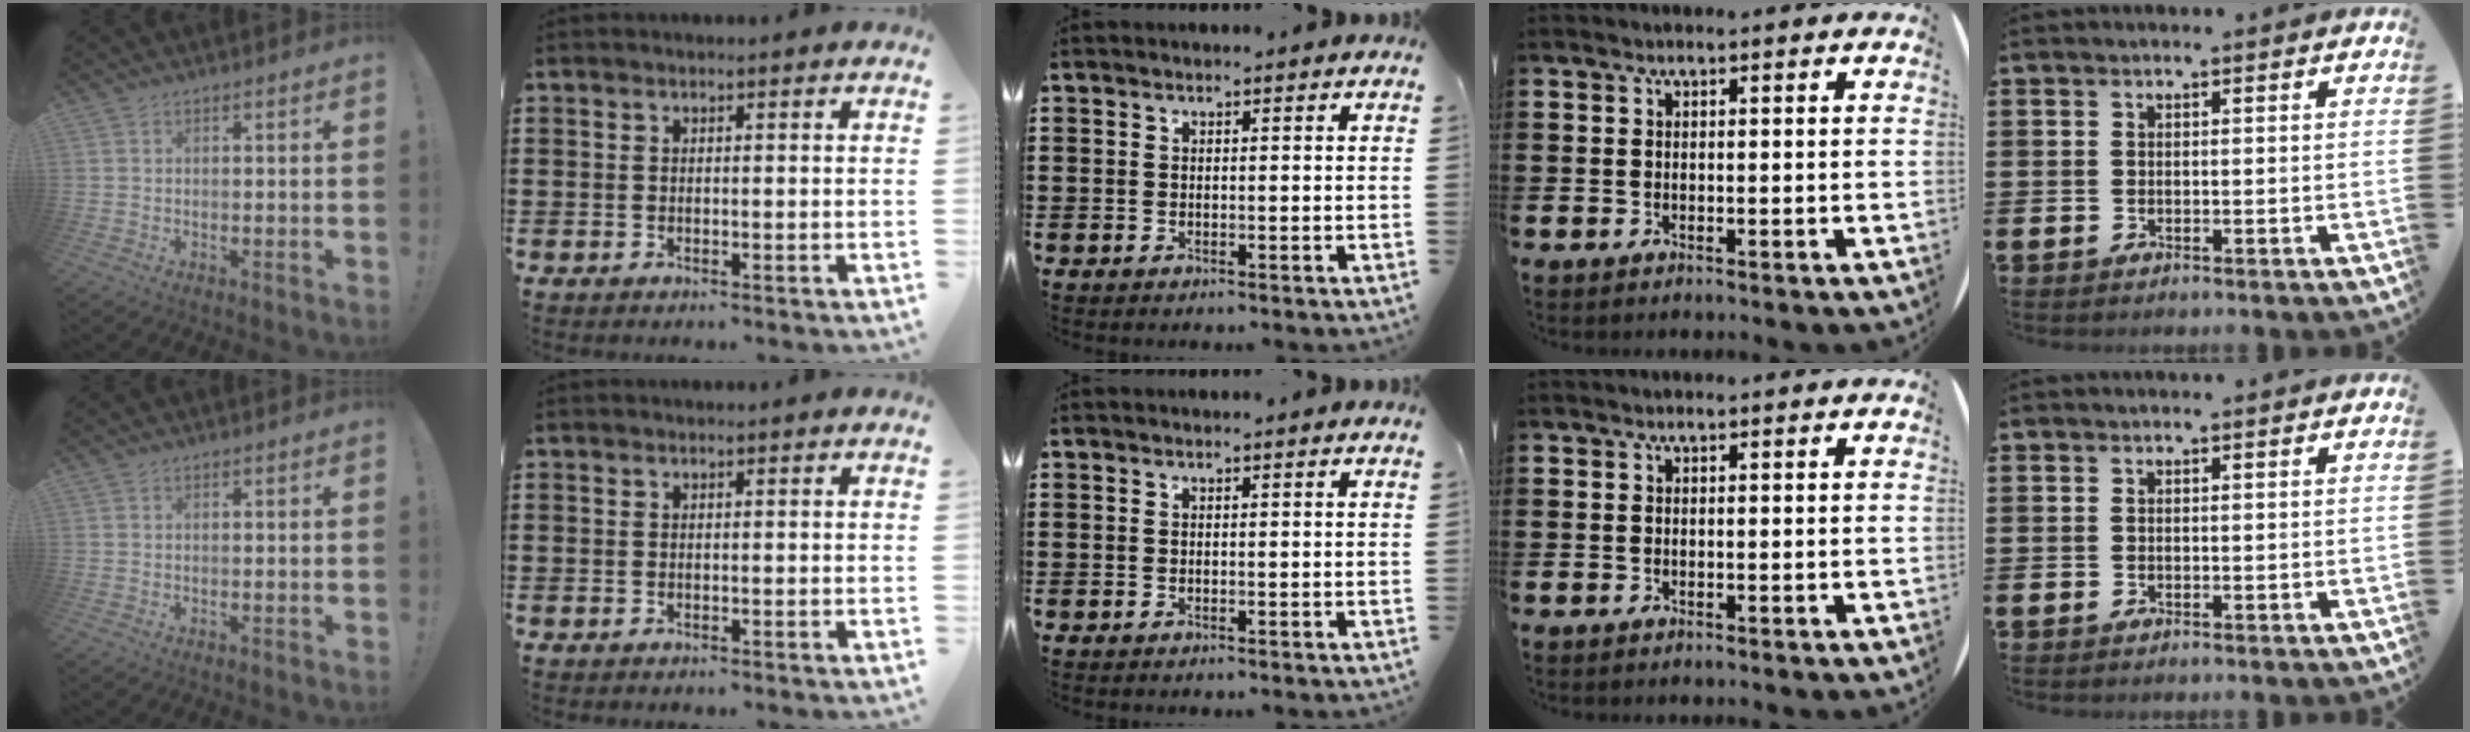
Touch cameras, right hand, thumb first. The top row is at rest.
{}